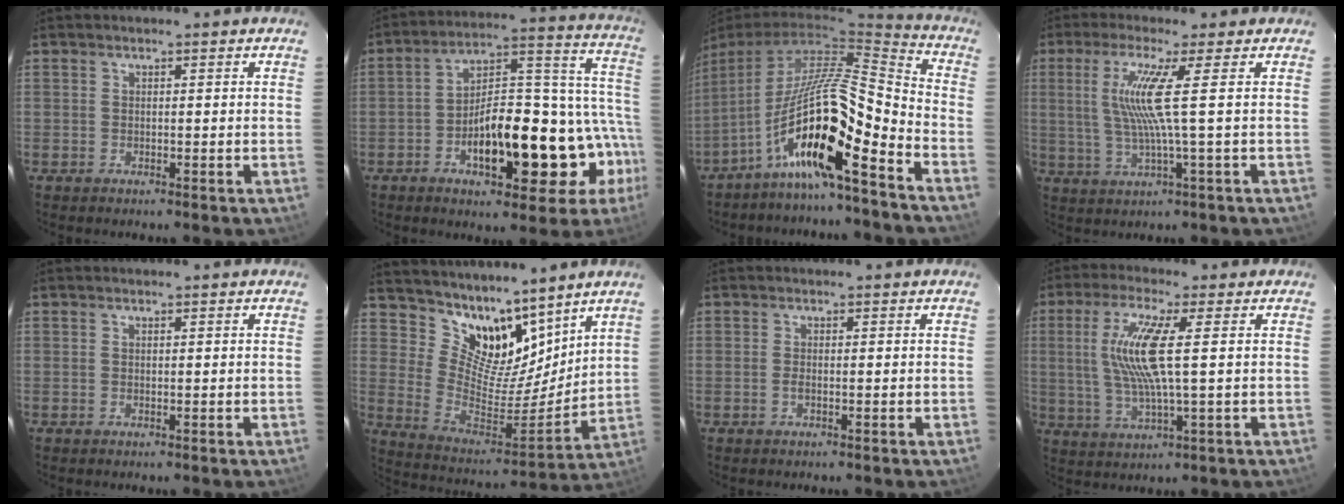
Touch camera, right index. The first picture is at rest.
{"total": 22.2, "force": [-9.3, 9.5, 17.8], "torque": [-0.226, 0.029, -0.134]}
{"total": 14.6, "force": [-8.8, 0.9, 11.6], "torque": [-0.188, -0.014, -0.167]}
{"total": 7.8, "force": [1.3, -1.6, 7.5], "torque": [-0.145, -0.008, 0.034]}
{"total": 0.0}
{"total": 14.9, "force": [11.8, 7.1, 5.7], "torque": [-0.118, -0.015, 0.223]}
{"total": 0.8, "force": [-0.3, 0.2, 0.8], "torque": [-0.017, 0.000, -0.006]}
{"total": 10.9, "force": [1.7, 1.1, 10.7], "torque": [-0.213, -0.002, 0.038]}